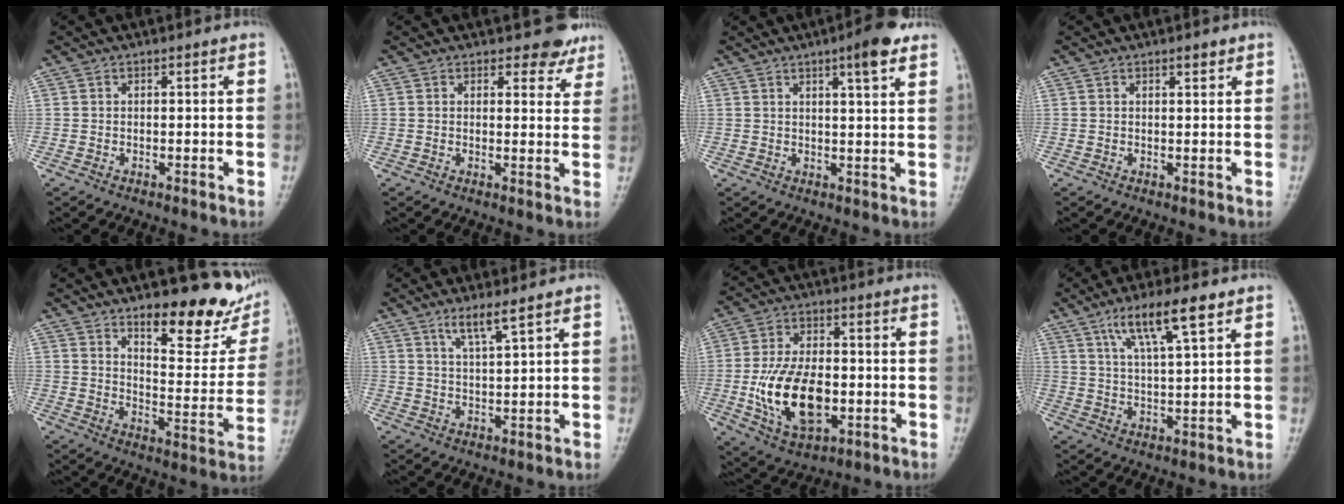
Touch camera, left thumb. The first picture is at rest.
{"total": 3.7, "force": [3.1, 1.8, 1.0], "torque": [0.012, -0.022, 0.032]}
{"total": 6.7, "force": [4.1, 1.0, 5.2], "torque": [-0.067, -0.019, 0.054]}
{"total": 1.3, "force": [0.9, 0.4, 0.8], "torque": [-0.007, -0.005, 0.014]}
{"total": 16.5, "force": [11.6, 5.9, 10.1], "torque": [-0.077, -0.086, 0.165]}
{"total": 4.5, "force": [3.1, 0.1, 3.3], "torque": [-0.066, -0.021, 0.062]}
{"total": 15.4, "force": [-2.9, 8.8, 12.2], "torque": [-0.207, 0.005, -0.040]}
{"total": 9.8, "force": [5.5, 1.7, 8.0], "torque": [-0.144, -0.014, 0.102]}